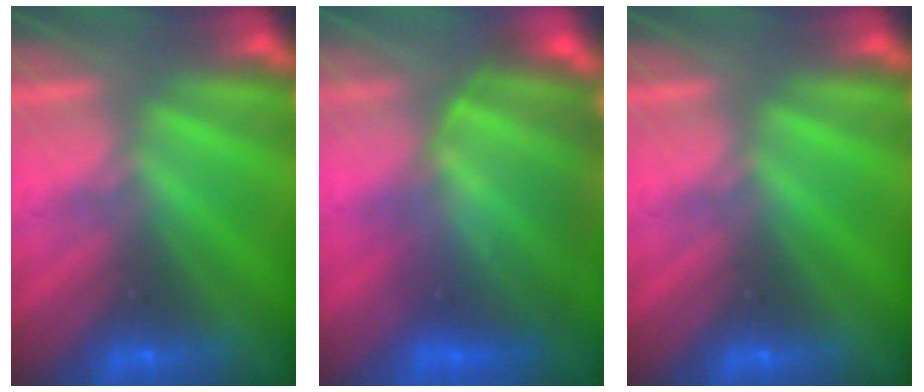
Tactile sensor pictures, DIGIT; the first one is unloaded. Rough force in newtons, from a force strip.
{"total": 7.8}
{"total": 0.0}